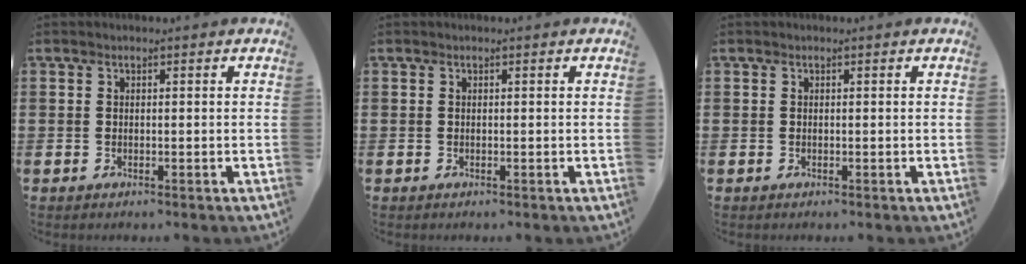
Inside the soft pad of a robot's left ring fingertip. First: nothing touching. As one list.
[{"total": 0.0}, {"total": 0.0}]